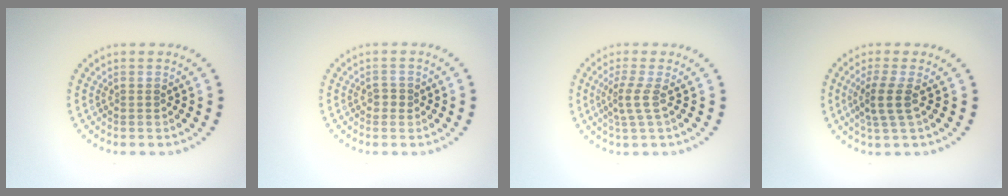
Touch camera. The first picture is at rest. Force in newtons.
{"total": 1.1, "press": 1.0, "slide": 0.4}
{"total": 2.0, "press": 1.3, "slide": 1.6}
{"total": 2.6, "press": 2.1, "slide": 1.4}